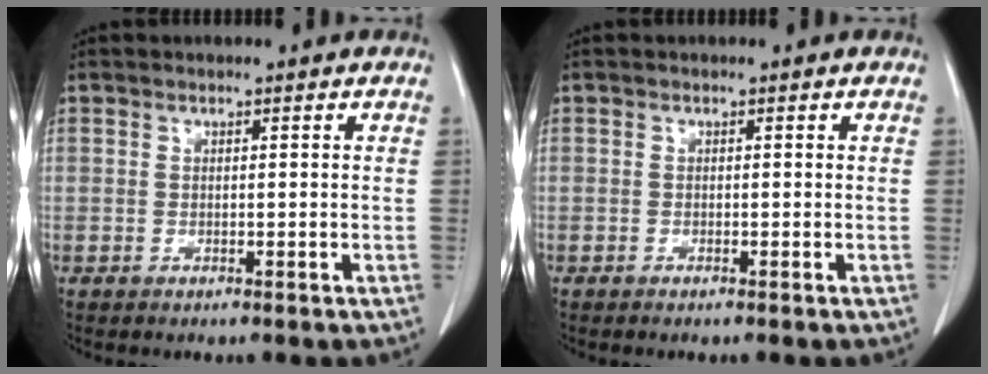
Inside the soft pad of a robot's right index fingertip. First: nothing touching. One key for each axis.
{"total": 0.0}